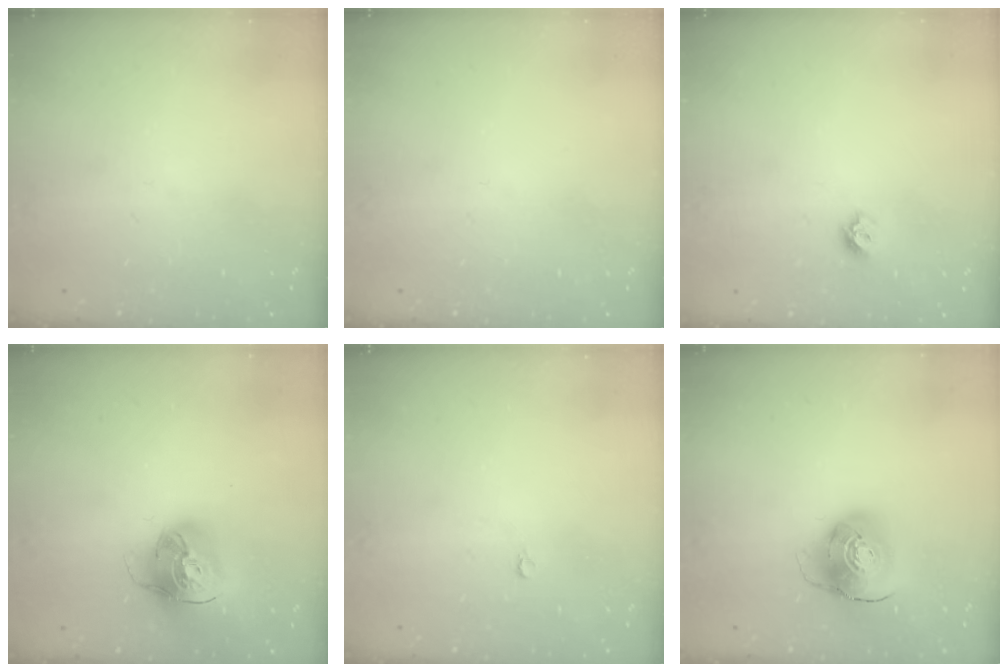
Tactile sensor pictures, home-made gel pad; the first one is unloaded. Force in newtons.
{"total": 0.0}
{"total": 5.7, "press": 5.7, "slide": 0.5}
{"total": 16.2, "press": 16.1, "slide": 2.0}
{"total": 2.0, "press": 2.0, "slide": 0.4}
{"total": 9.9, "press": 9.8, "slide": 1.4}